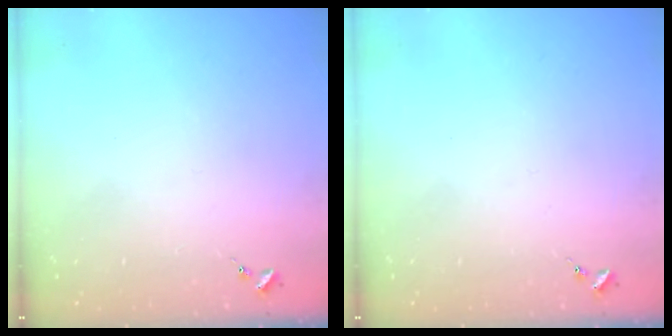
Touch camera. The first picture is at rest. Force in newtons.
{"total": 0.0}